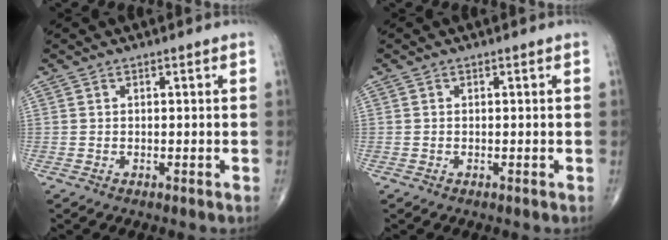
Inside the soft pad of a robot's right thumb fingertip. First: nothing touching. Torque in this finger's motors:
{"motor_torque": [-0.01, -0.05, 0.20, 0.09, -0.01]}